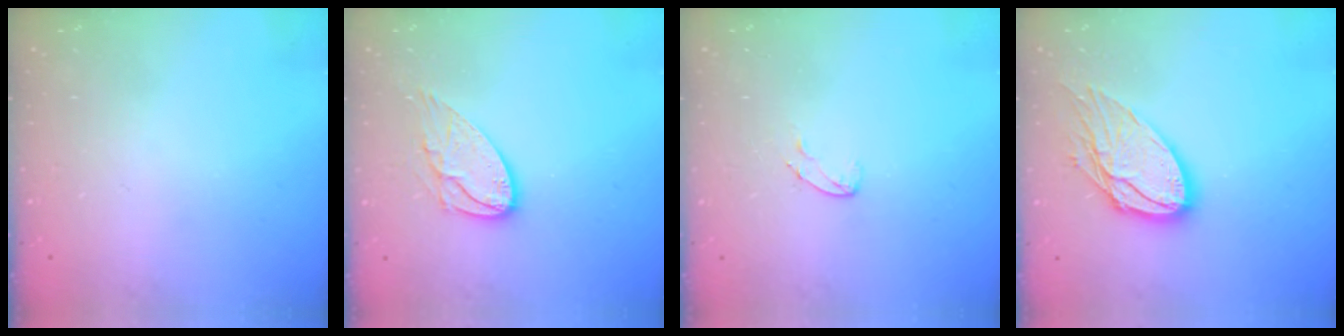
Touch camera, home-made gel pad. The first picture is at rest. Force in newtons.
{"total": 10.0, "press": 10.0, "slide": 0.8}
{"total": 5.3, "press": 5.3, "slide": 0.6}
{"total": 14.2, "press": 14.1, "slide": 1.1}